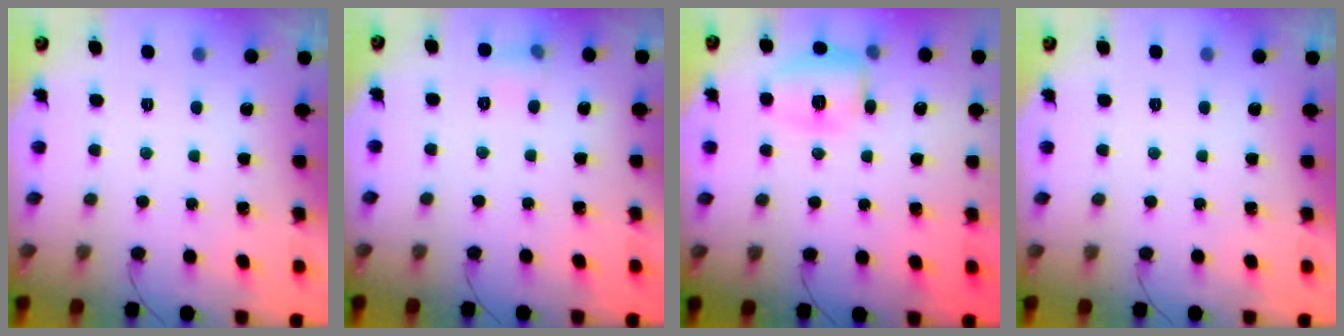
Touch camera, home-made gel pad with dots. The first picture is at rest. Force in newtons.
{"total": 5.7, "press": 5.5, "slide": 1.7}
{"total": 10.4, "press": 10.2, "slide": 1.7}
{"total": 0.0}